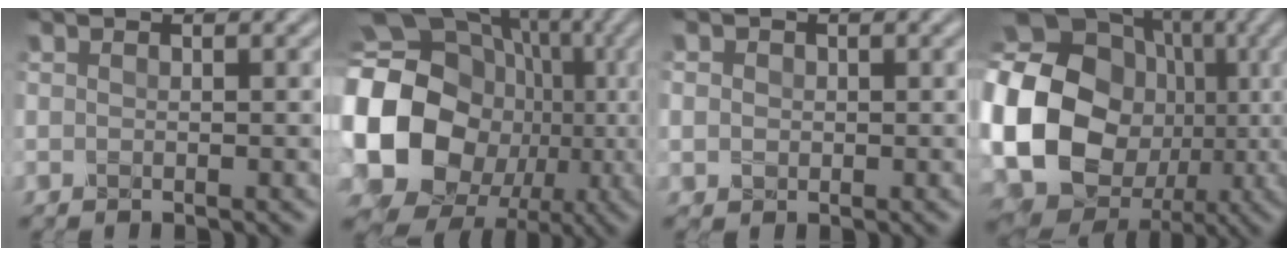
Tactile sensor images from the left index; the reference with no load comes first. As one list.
[{"total": 17.6, "force": [-1.7, 15.2, 8.7], "torque": [-0.197, -0.011, -0.032]}, {"total": 3.5, "force": [1.1, 3.0, 1.3], "torque": [-0.013, 0.029, -0.006]}, {"total": 23.6, "force": [-2.8, 20.7, 10.9], "torque": [-0.248, -0.020, -0.091]}]